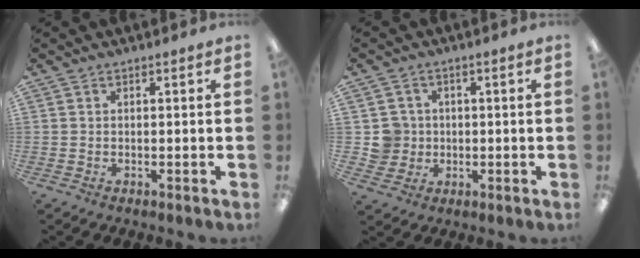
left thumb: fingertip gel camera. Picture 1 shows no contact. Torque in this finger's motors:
{"motor_torque": [-0.04, -0.02, -0.03, 0.04, 0.00]}